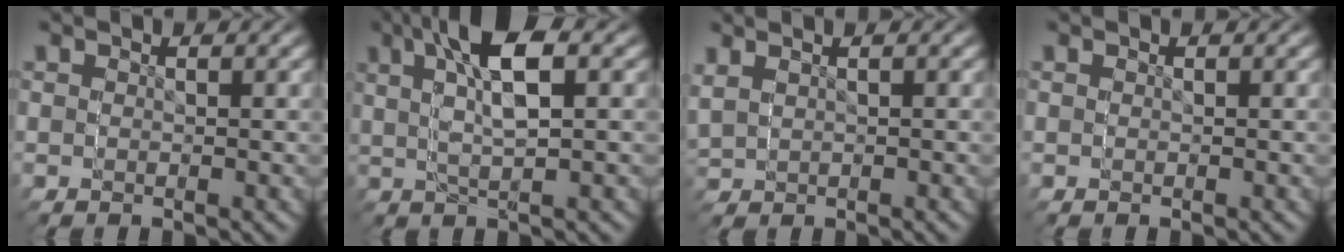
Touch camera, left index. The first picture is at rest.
{"total": 4.3, "force": [2.9, 0.9, 3.1], "torque": [-0.074, 0.018, 0.034]}
{"total": 1.1, "force": [0.2, 1.0, -0.1], "torque": [-0.024, -0.004, 0.012]}
{"total": 0.0}